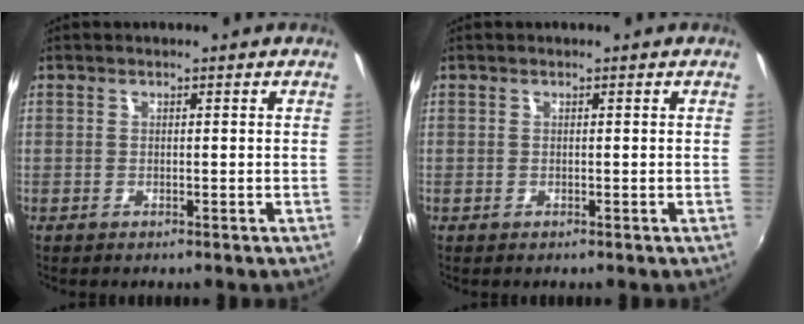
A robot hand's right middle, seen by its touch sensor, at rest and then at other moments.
{"total": 0.0}